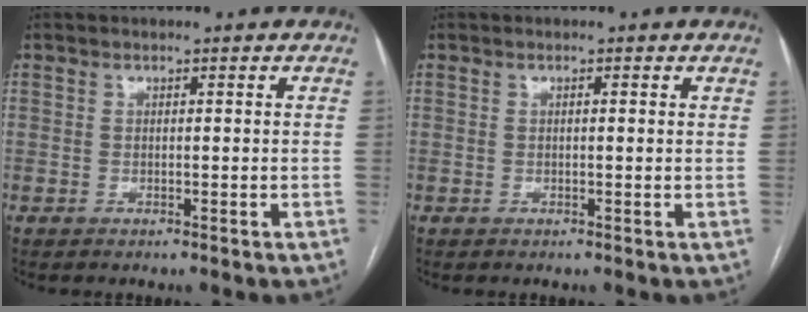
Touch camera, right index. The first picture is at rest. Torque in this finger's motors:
{"motor_torque": [-0.03, 0.10, 0.06, 0.00]}